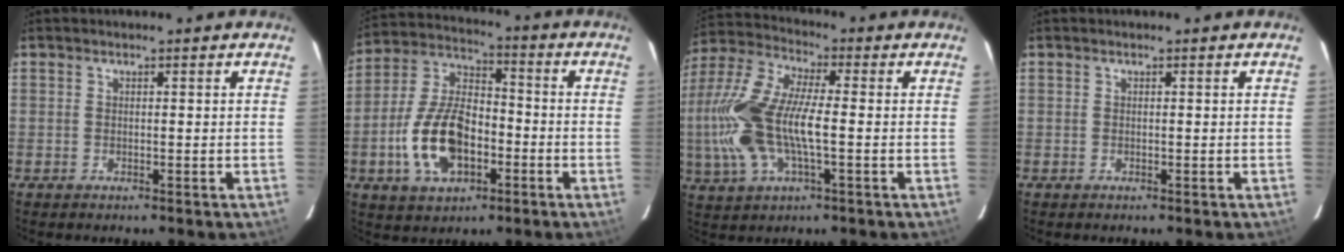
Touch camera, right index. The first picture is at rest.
{"total": 15.4, "force": [-4.9, 8.7, 11.7], "torque": [-0.243, 0.013, -0.081]}
{"total": 18.4, "force": [-2.1, 7.3, 16.7], "torque": [-0.352, 0.001, -0.044]}
{"total": 0.0}